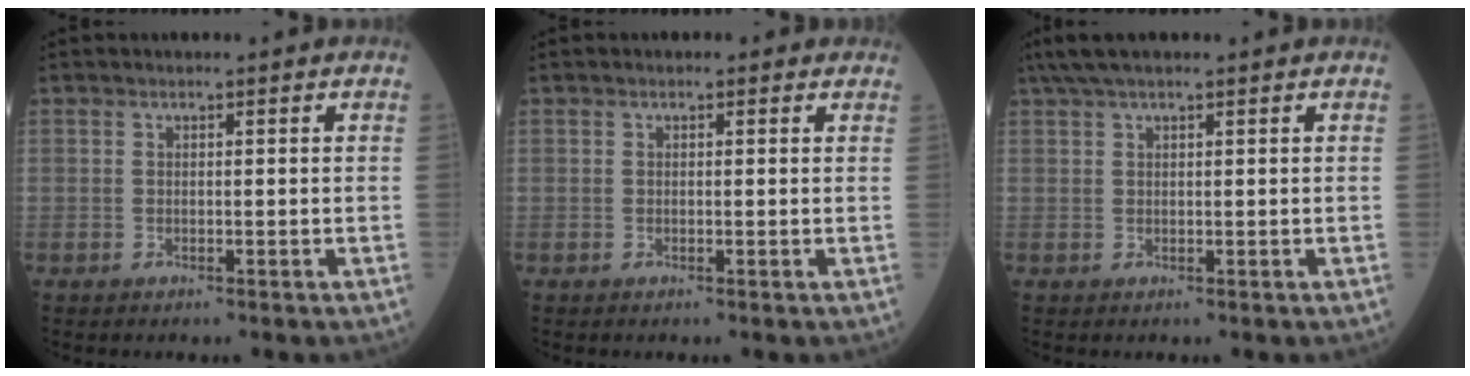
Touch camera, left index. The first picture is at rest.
{"total": 0.5, "force": [0.2, 0.4, 0.1], "torque": [0.001, -0.001, -0.005]}
{"total": 4.8, "force": [3.7, 0.6, 2.9], "torque": [-0.056, 0.035, 0.070]}